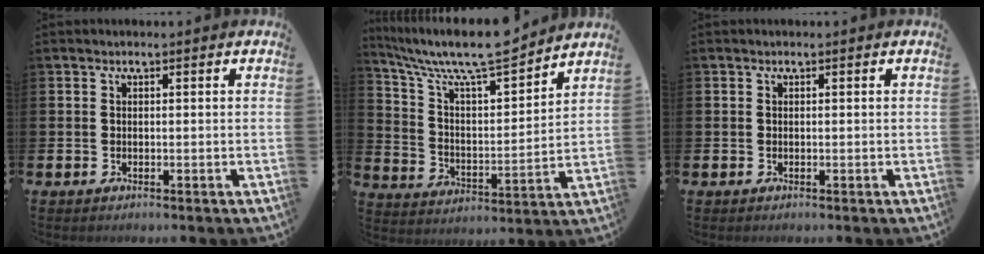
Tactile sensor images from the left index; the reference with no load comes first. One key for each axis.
{"total": 11.0, "fx": 10.0, "fy": 1.5, "fz": 4.4, "tx": -0.110, "ty": -0.068, "tz": 0.170}
{"total": 0.0}